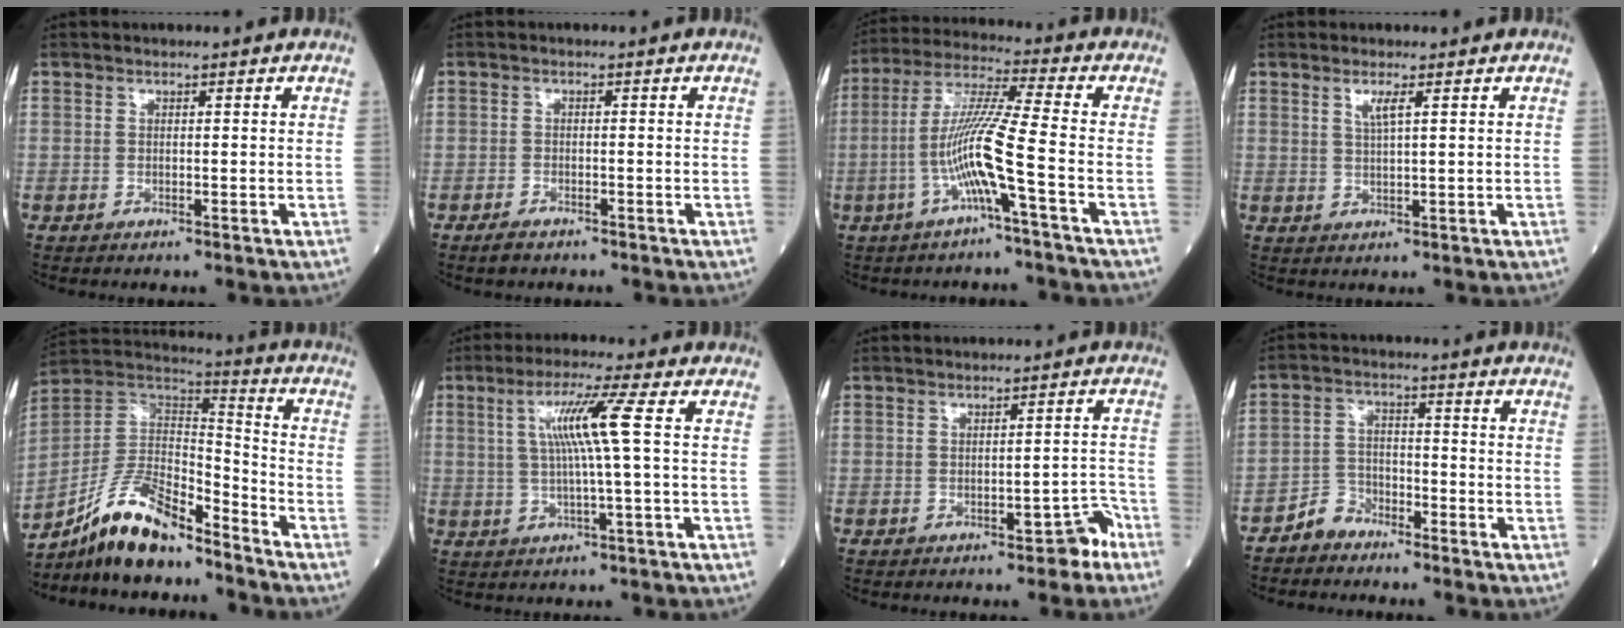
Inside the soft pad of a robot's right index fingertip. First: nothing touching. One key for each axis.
{"total": 1.9, "fx": -1.6, "fy": 0.7, "fz": 0.9, "tx": -0.026, "ty": -0.002, "tz": -0.023}
{"total": 10.3, "fx": -3.3, "fy": -1.1, "fz": 9.7, "tx": -0.199, "ty": 0.006, "tz": -0.067}
{"total": 2.3, "fx": 1.1, "fy": -0.1, "fz": 2.0, "tx": -0.044, "ty": -0.002, "tz": 0.023}
{"total": 14.6, "fx": -11.7, "fy": 3.8, "fz": 7.8, "tx": -0.152, "ty": 0.021, "tz": -0.216}
{"total": 7.6, "fx": 1.3, "fy": -1.3, "fz": 7.3, "tx": -0.139, "ty": 0.008, "tz": 0.032}
{"total": 3.3, "fx": -2.3, "fy": 1.1, "fz": 2.2, "tx": -0.020, "ty": 0.015, "tz": -0.028}
{"total": 4.2, "fx": -3.5, "fy": 2.3, "fz": 0.0, "tx": 0.002, "ty": 0.007, "tz": -0.068}